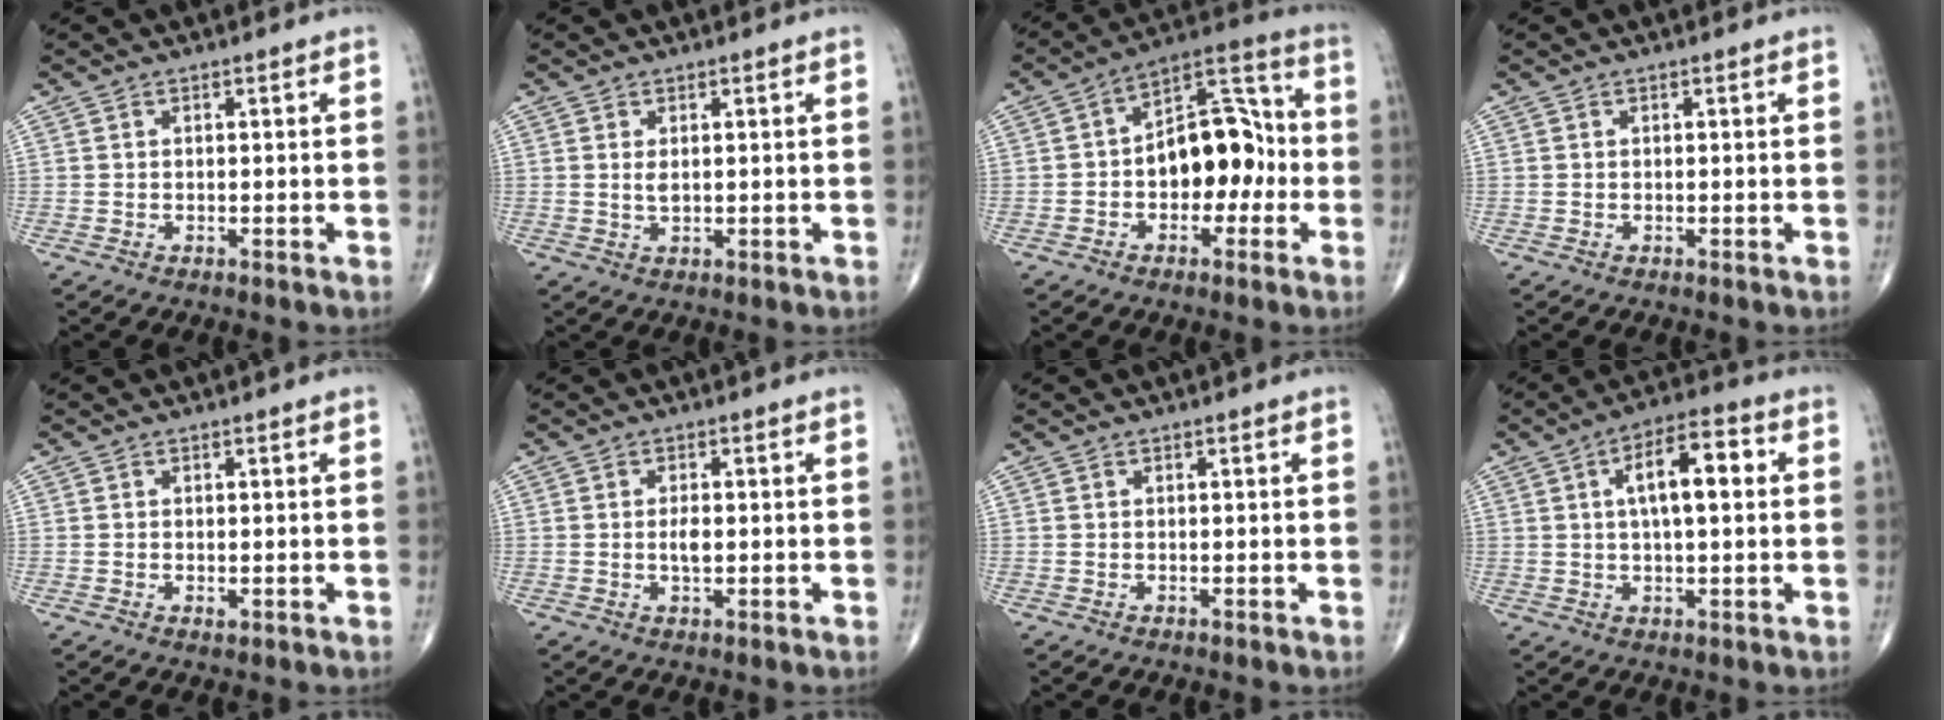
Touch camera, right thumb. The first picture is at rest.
{"total": 1.6, "force": [0.3, 0.7, 1.3], "torque": [-0.022, -0.006, 0.008]}
{"total": 14.3, "force": [-1.7, 8.8, 11.2], "torque": [-0.132, 0.045, -0.033]}
{"total": 0.0}
{"total": 0.9, "force": [-0.1, 0.5, 0.7], "torque": [-0.013, -0.003, -0.003]}
{"total": 2.4, "force": [-0.1, 1.1, 2.2], "torque": [-0.040, 0.000, -0.002]}
{"total": 0.0}
{"total": 10.3, "force": [2.0, 4.0, 9.3], "torque": [-0.139, 0.018, 0.024]}